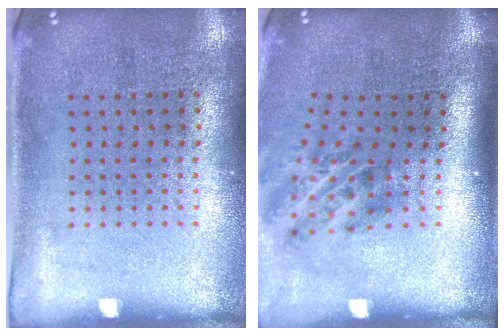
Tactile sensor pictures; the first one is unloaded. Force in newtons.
{"total": 2.0, "press": 1.3, "slide": 1.5}